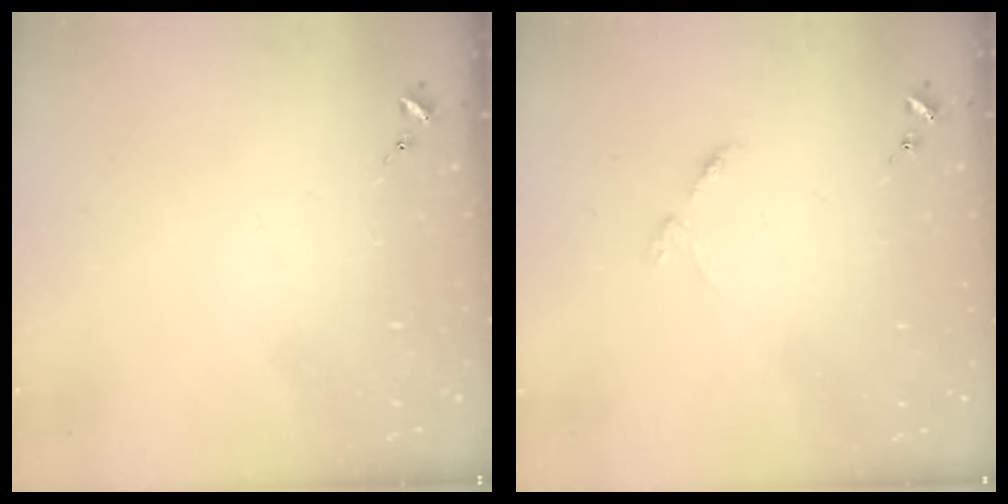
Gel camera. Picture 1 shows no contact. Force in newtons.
{"total": 3.1, "press": 3.0, "slide": 0.5}